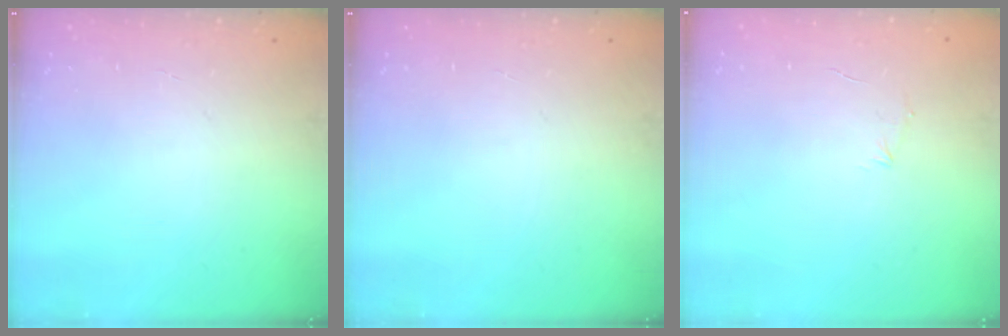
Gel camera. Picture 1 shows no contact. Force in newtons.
{"total": 0.0}
{"total": 3.9, "press": 3.8, "slide": 1.0}